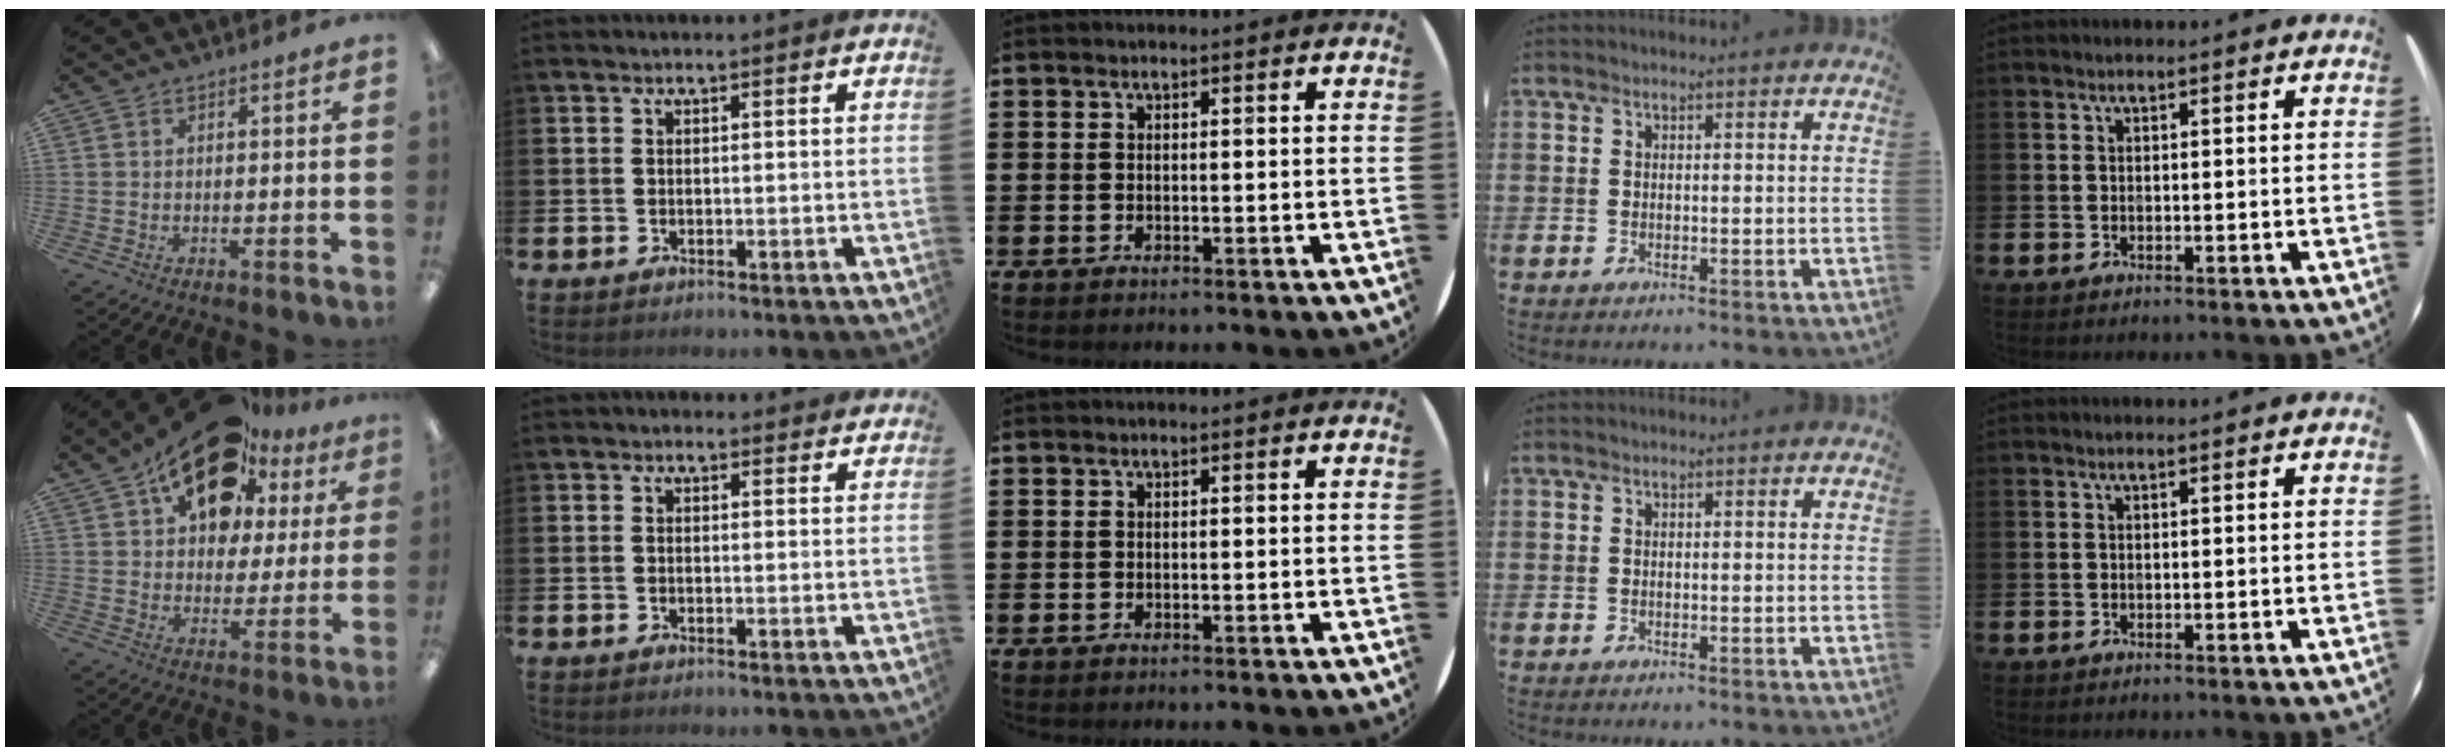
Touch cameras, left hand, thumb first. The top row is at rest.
{"thumb": {"total": 18.9, "force": [12.2, 10.5, 9.9], "torque": [-0.166, -0.061, 0.215]}, "index": {"total": 0.8, "force": [0.6, 0.5, 0.2], "torque": [0.005, 0.005, 0.008]}}